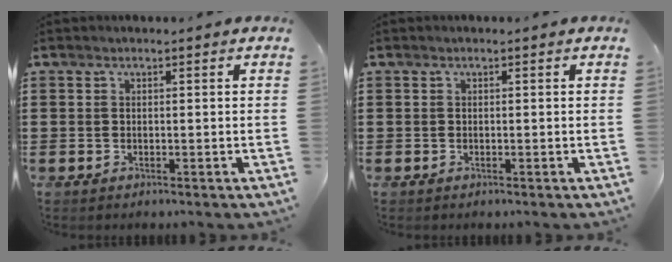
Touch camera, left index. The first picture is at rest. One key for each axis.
{"total": 0.0}